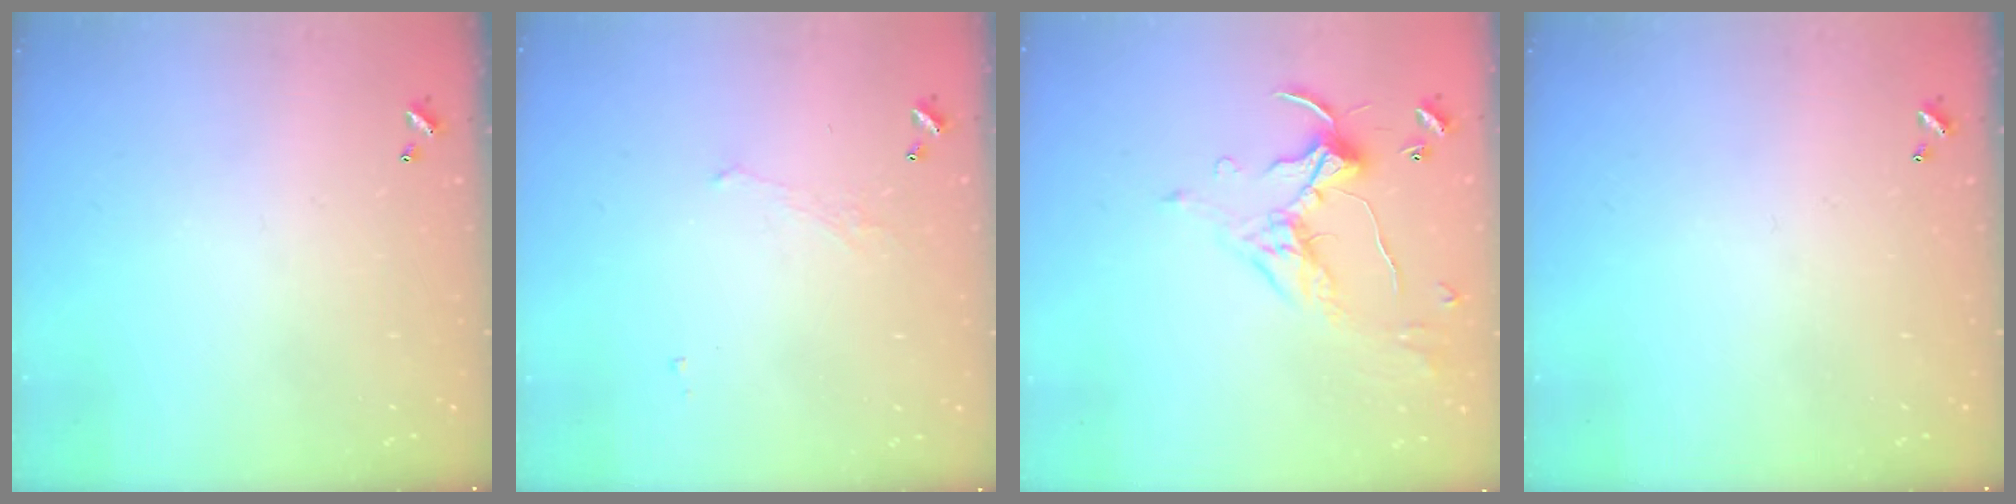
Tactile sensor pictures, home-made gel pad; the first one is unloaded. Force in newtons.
{"total": 1.1, "press": 0.8, "slide": 0.7}
{"total": 1.7, "press": 1.5, "slide": 0.8}
{"total": 0.0}